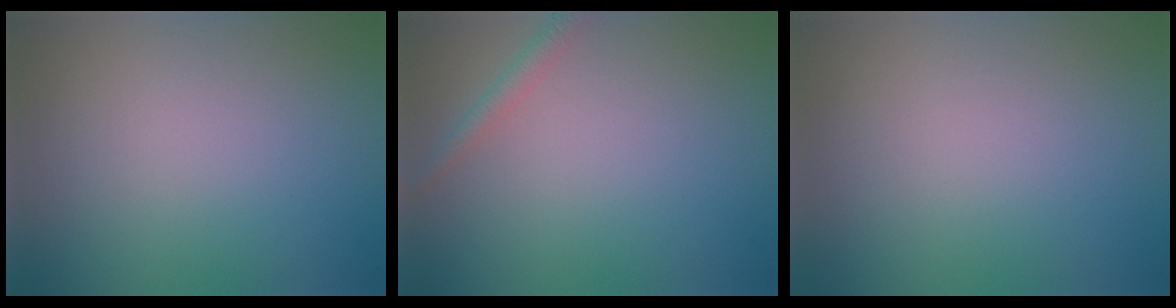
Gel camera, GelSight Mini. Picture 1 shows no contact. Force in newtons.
{"total": 1.5, "press": 1.5, "slide": 0.0}
{"total": 0.0}